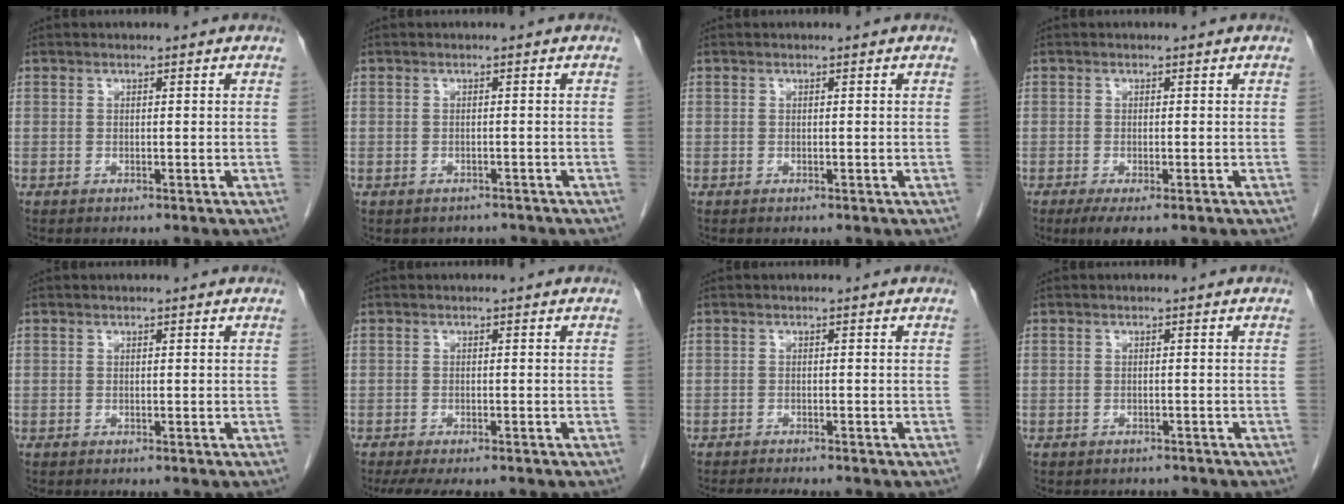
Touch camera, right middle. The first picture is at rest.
{"total": 3.0, "force": [-2.6, 1.5, 0.1], "torque": [-0.005, 0.004, -0.033]}
{"total": 0.0}
{"total": 3.4, "force": [-2.2, 0.8, 2.6], "torque": [-0.041, -0.010, -0.032]}
{"total": 0.0}
{"total": 7.6, "force": [-6.3, 2.0, 3.7], "torque": [-0.050, -0.012, -0.092]}
{"total": 4.5, "force": [-4.1, 0.5, 1.8], "torque": [-0.025, -0.011, -0.060]}
{"total": 3.3, "force": [-2.9, 1.5, 0.4], "torque": [-0.011, 0.001, -0.037]}